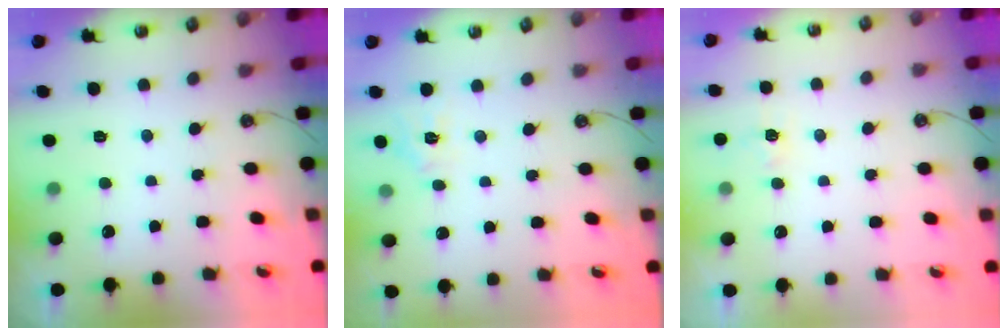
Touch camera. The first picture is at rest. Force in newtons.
{"total": 4.9, "press": 4.8, "slide": 0.3}
{"total": 5.4, "press": 5.4, "slide": 0.7}